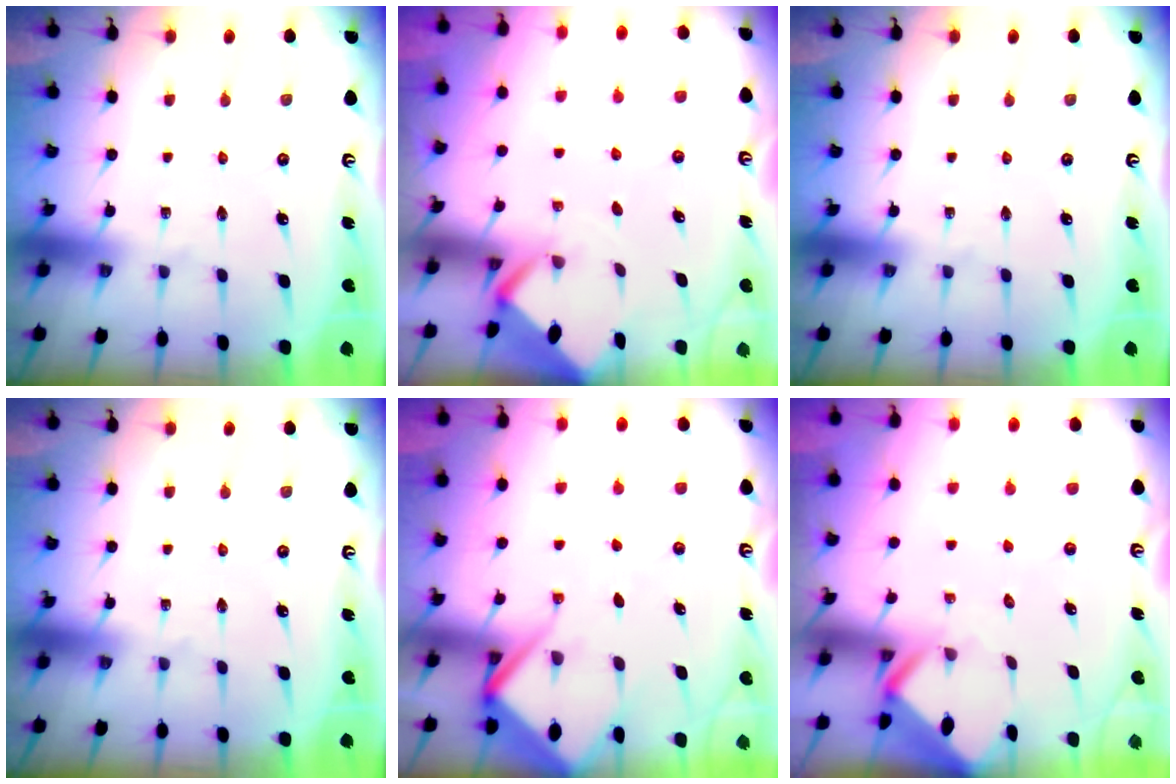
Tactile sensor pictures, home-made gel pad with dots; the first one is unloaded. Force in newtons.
{"total": 2.2, "press": 2.2, "slide": 0.2}
{"total": 0.0}
{"total": 0.0}
{"total": 7.3, "press": 7.3, "slide": 0.7}
{"total": 2.8, "press": 2.8, "slide": 0.3}